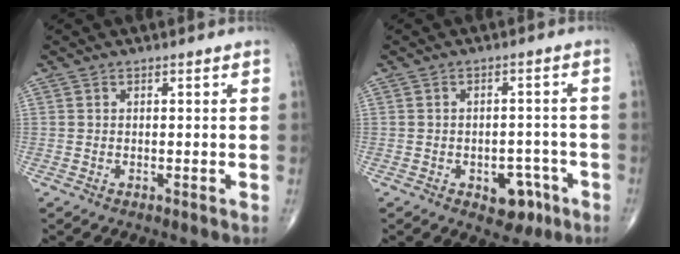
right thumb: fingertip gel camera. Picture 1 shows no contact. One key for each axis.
{"total": 6.4, "fx": -3.0, "fy": 4.1, "fz": 3.9, "tx": -0.021, "ty": 0.023, "tz": -0.034}